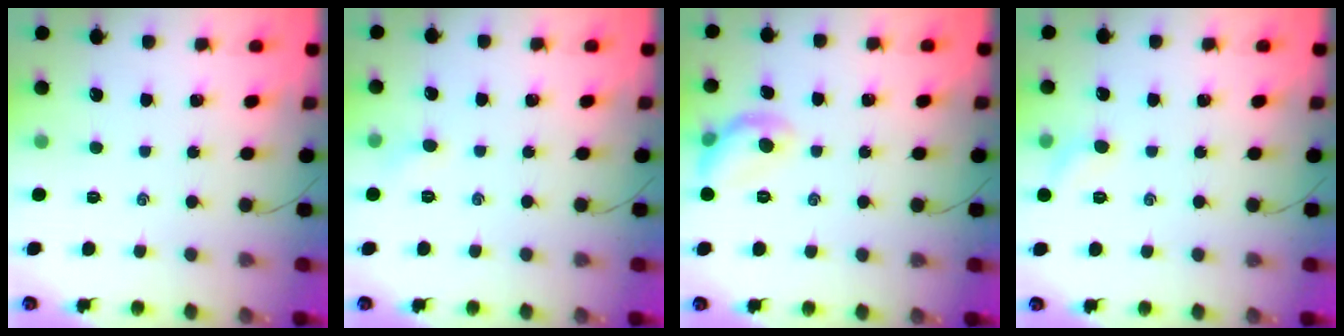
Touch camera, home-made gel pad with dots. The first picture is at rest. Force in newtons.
{"total": 3.3, "press": 3.1, "slide": 1.0}
{"total": 8.6, "press": 8.5, "slide": 1.6}
{"total": 5.0, "press": 4.7, "slide": 1.5}